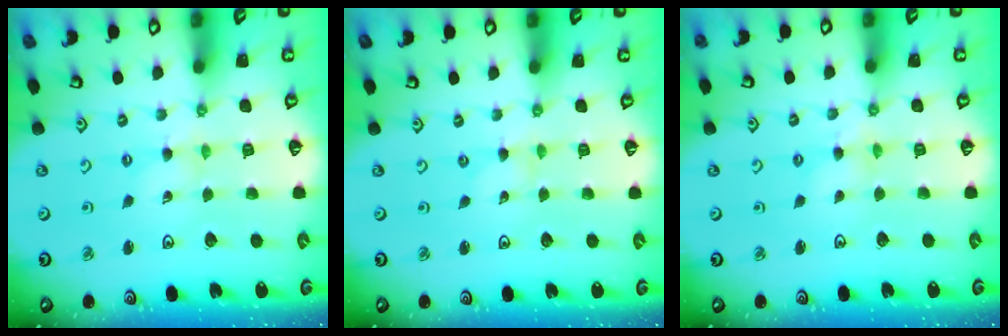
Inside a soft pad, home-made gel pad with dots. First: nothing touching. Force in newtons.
{"total": 0.0}
{"total": 2.5, "press": 2.5, "slide": 0.3}